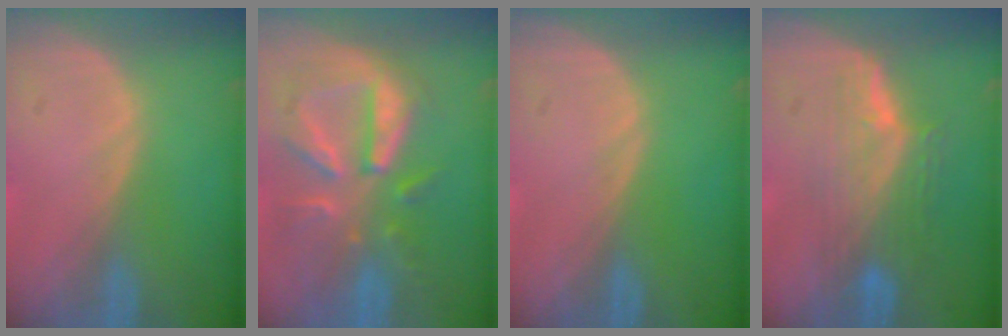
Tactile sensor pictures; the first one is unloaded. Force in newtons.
{"total": 9.5, "press": 8.8, "slide": 3.6}
{"total": 0.0}
{"total": 7.6, "press": 6.7, "slide": 3.5}